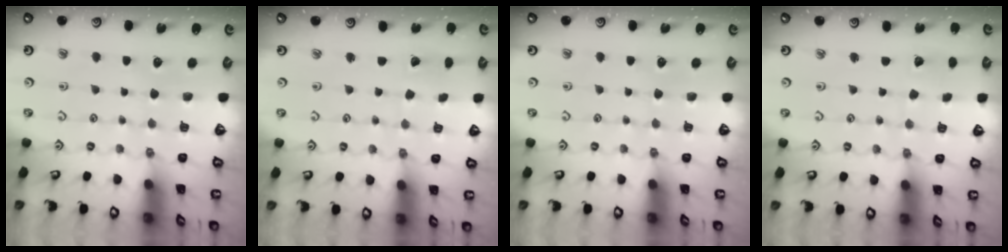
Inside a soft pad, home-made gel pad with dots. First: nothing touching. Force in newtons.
{"total": 1.2, "press": 1.2, "slide": 0.0}
{"total": 0.0}
{"total": 1.4, "press": 1.4, "slide": 0.1}